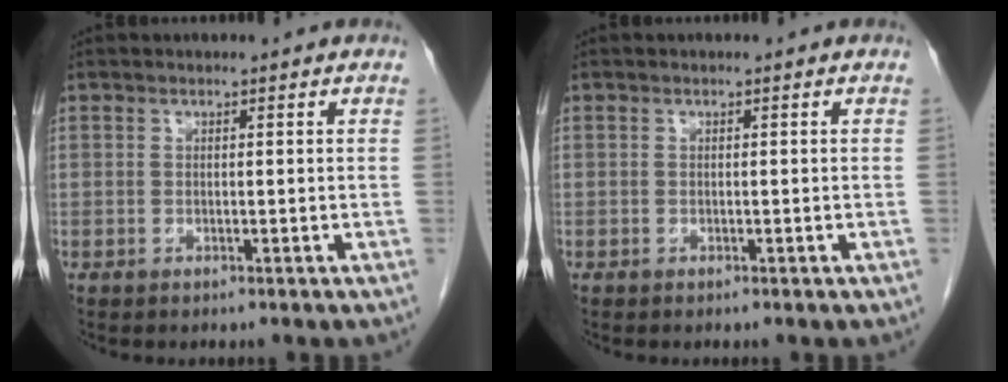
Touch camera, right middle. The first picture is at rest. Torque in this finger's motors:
{"motor_torque": [0.42, -0.33, -0.02, -0.06]}